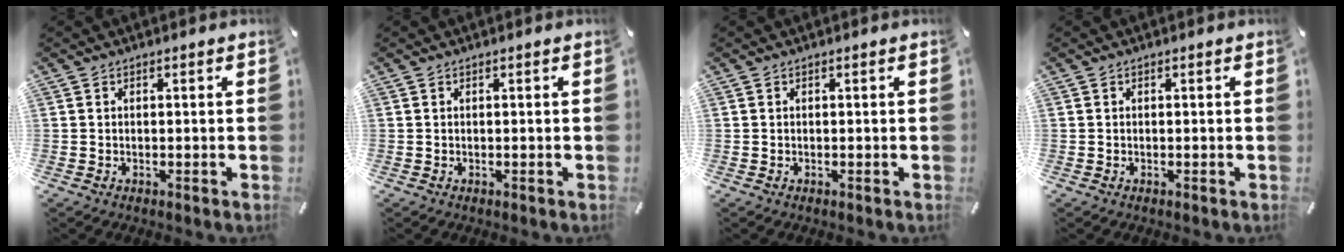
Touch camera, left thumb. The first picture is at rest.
{"total": 0.0}
{"total": 0.0}
{"total": 0.0}